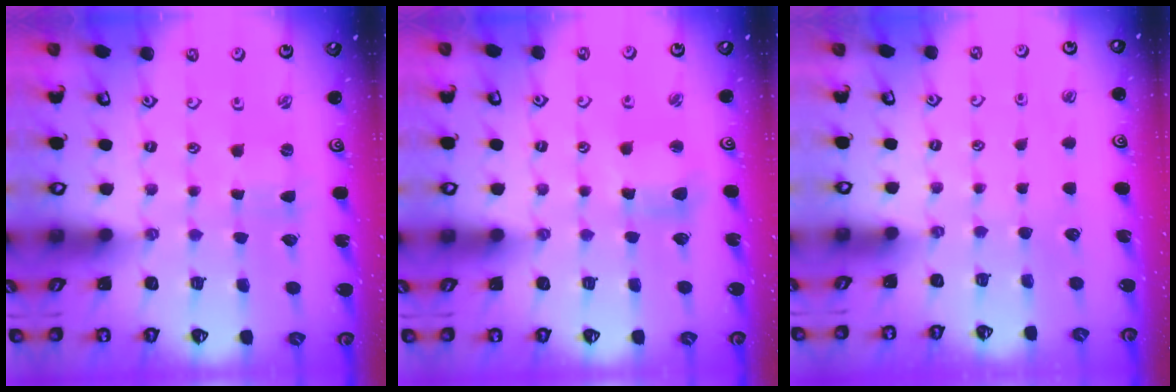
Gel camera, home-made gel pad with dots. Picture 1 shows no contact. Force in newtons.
{"total": 6.2, "press": 6.1, "slide": 0.8}
{"total": 0.0}